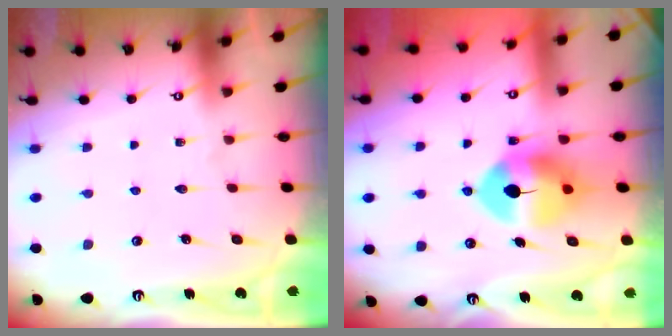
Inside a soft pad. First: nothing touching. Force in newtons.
{"total": 9.4, "press": 9.2, "slide": 1.6}